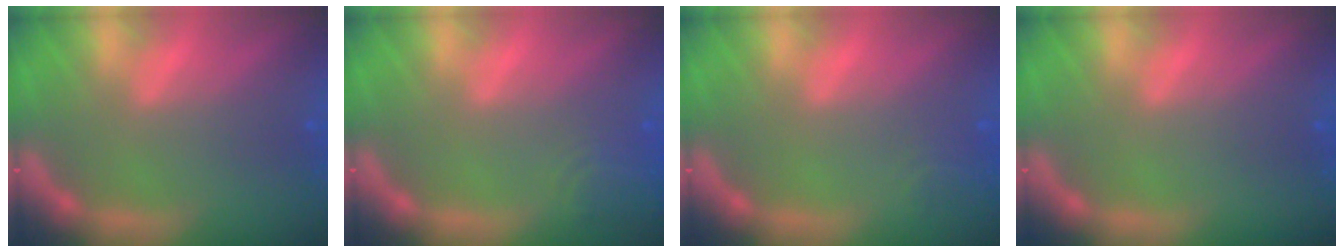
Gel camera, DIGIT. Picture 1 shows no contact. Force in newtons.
{"total": 2.9}
{"total": 1.4}
{"total": 0.0}